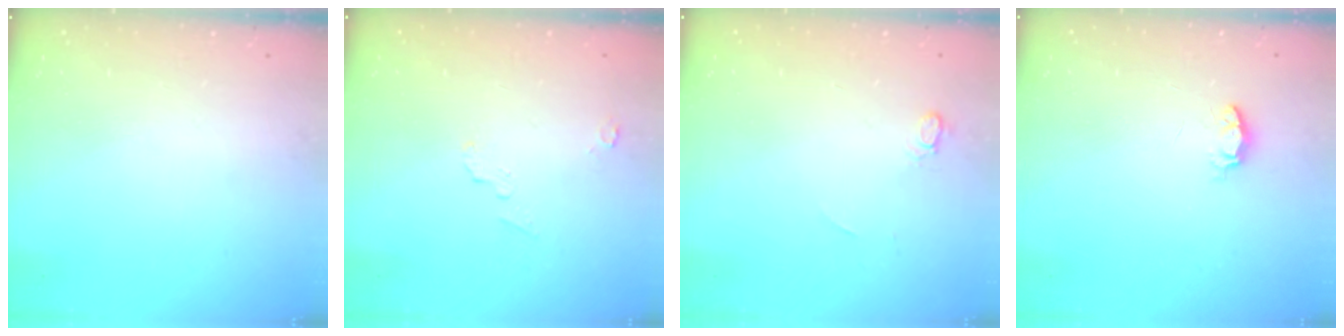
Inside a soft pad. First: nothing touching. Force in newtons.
{"total": 3.2, "press": 3.2, "slide": 0.3}
{"total": 4.6, "press": 4.5, "slide": 0.6}
{"total": 3.5, "press": 3.5, "slide": 0.6}